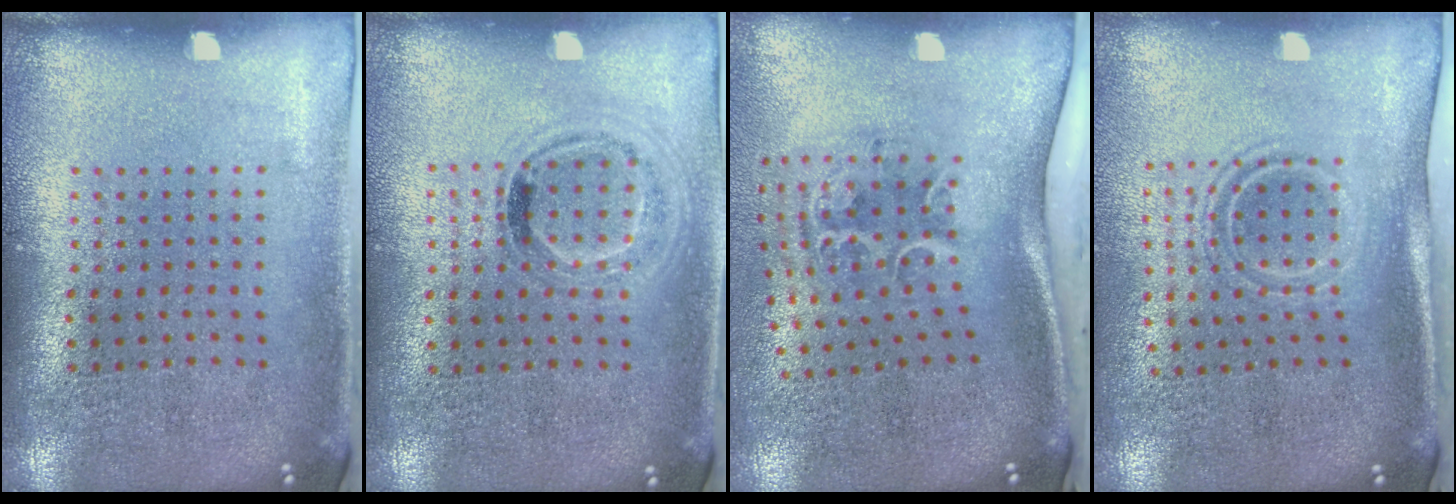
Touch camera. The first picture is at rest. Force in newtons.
{"total": 1.0, "press": 0.9, "slide": 0.3}
{"total": 2.3, "press": 1.3, "slide": 1.9}
{"total": 1.7, "press": 1.1, "slide": 1.2}